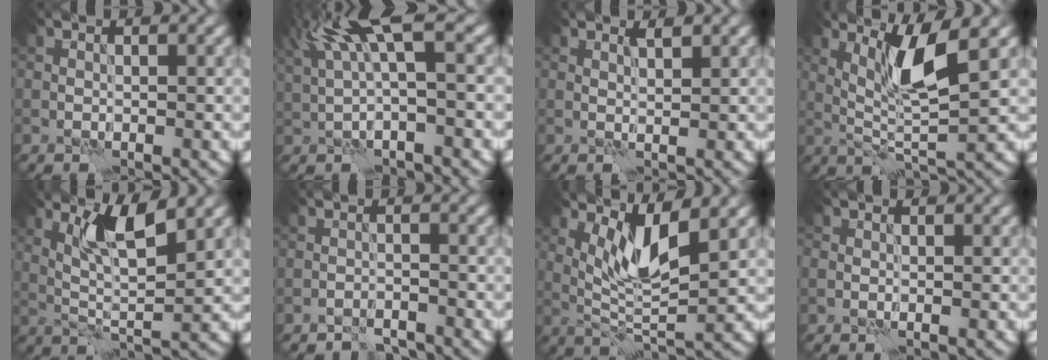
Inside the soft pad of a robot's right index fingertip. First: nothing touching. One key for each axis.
{"total": 6.6, "fx": 2.8, "fy": 1.5, "fz": 5.8, "tx": -0.114, "ty": 0.021, "tz": 0.054}
{"total": 1.1, "fx": 0.8, "fy": 0.1, "fz": 0.7, "tx": -0.013, "ty": 0.000, "tz": 0.013}
{"total": 5.1, "fx": 2.1, "fy": 0.6, "fz": 4.7, "tx": -0.098, "ty": -0.008, "tz": 0.046}
{"total": 5.0, "fx": 2.5, "fy": 0.9, "fz": 4.3, "tx": -0.089, "ty": -0.007, "tz": 0.048}
{"total": 1.8, "fx": -1.7, "fy": 0.5, "fz": 0.4, "tx": -0.002, "ty": 0.007, "tz": -0.032}
{"total": 4.8, "fx": 2.3, "fy": 1.1, "fz": 4.1, "tx": -0.083, "ty": -0.011, "tz": 0.049}
{"total": 0.9, "fx": -0.2, "fy": 0.8, "fz": 0.3, "tx": -0.004, "ty": -0.001, "tz": -0.003}